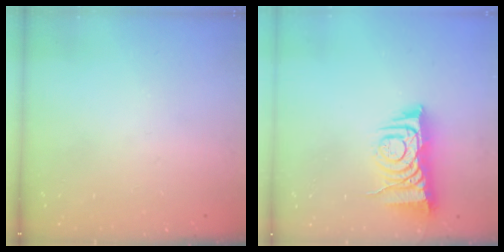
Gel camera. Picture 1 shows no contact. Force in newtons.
{"total": 9.1, "press": 9.0, "slide": 1.0}